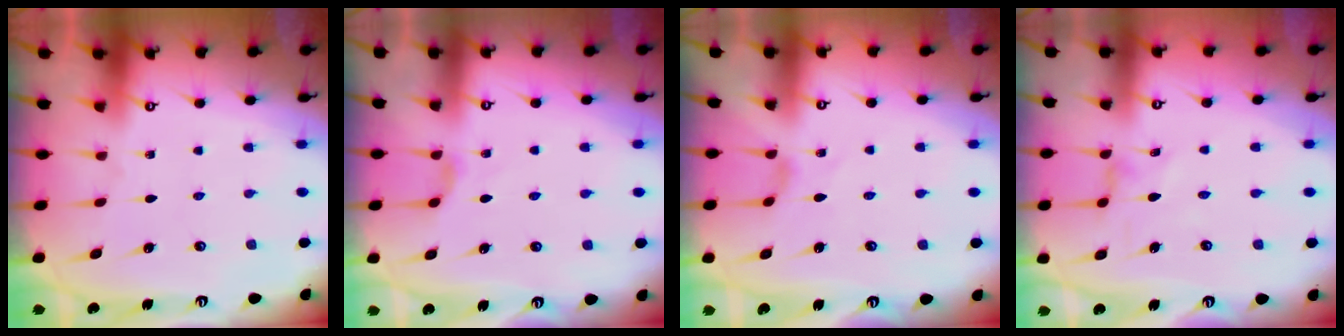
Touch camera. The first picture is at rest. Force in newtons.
{"total": 2.9, "press": 2.9, "slide": 0.5}
{"total": 0.7, "press": 0.6, "slide": 0.3}
{"total": 0.0}